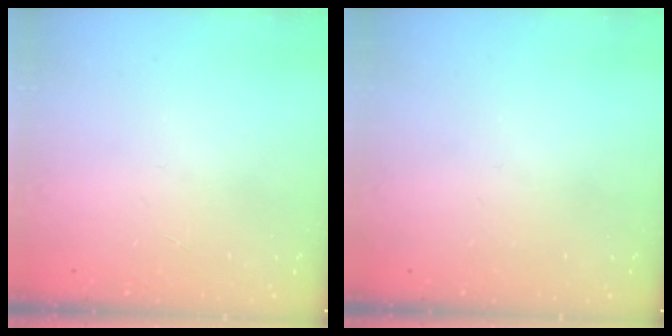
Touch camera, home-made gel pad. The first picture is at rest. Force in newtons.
{"total": 0.0}